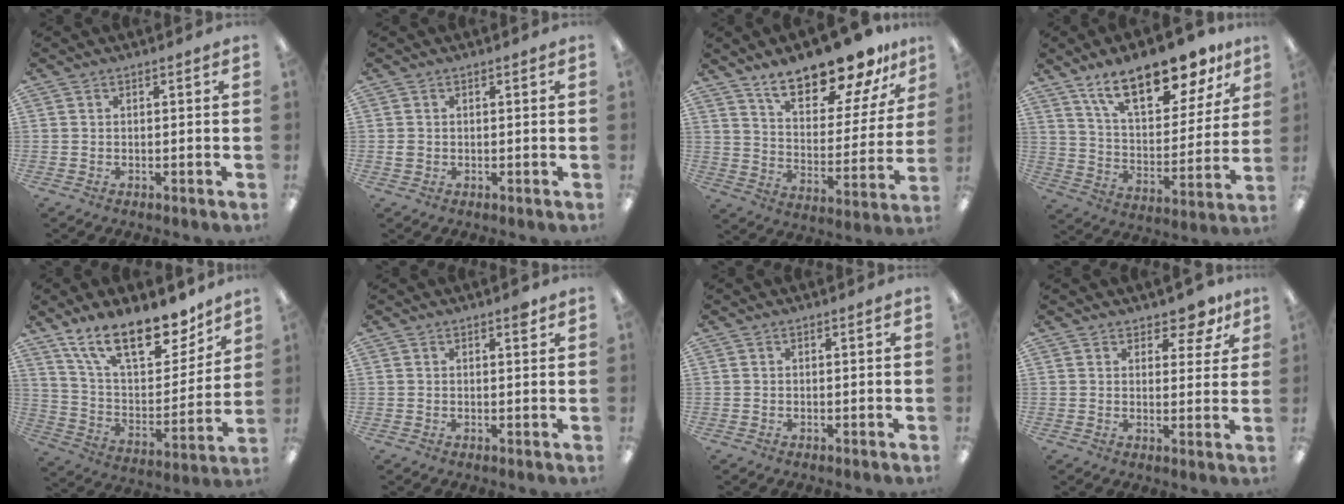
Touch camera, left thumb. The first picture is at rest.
{"total": 1.3, "force": [0.0, 1.2, 0.5], "torque": [-0.002, 0.001, -0.003]}
{"total": 18.6, "force": [15.6, 5.5, 8.4], "torque": [-0.136, -0.107, 0.270]}
{"total": 20.2, "force": [14.3, 8.1, 11.6], "torque": [-0.181, -0.080, 0.243]}
{"total": 20.8, "force": [15.1, 8.5, 11.4], "torque": [-0.194, -0.091, 0.267]}
{"total": 2.0, "force": [1.4, 0.6, 1.3], "torque": [-0.004, -0.007, 0.018]}
{"total": 0.0}
{"total": 6.0, "force": [4.6, 2.8, 2.6], "torque": [-0.023, -0.027, 0.077]}